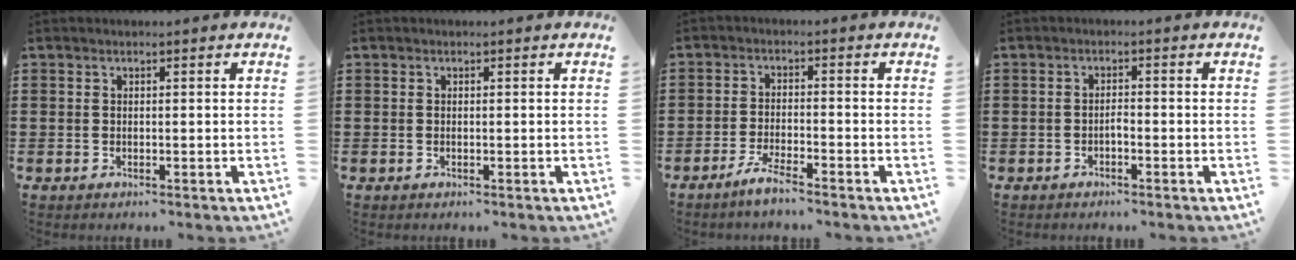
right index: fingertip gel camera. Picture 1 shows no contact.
{"total": 0.0}
{"total": 3.5, "force": [-3.0, -0.1, 1.8], "torque": [-0.045, -0.004, -0.059]}
{"total": 1.2, "force": [-0.7, 0.3, 0.9], "torque": [-0.021, -0.002, -0.013]}